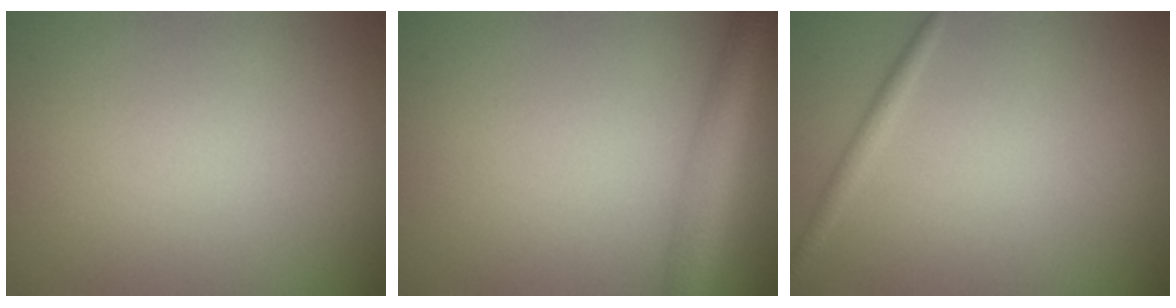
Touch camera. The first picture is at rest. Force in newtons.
{"total": 4.5, "press": 4.5, "slide": 0.2}
{"total": 1.2, "press": 1.2, "slide": 0.1}